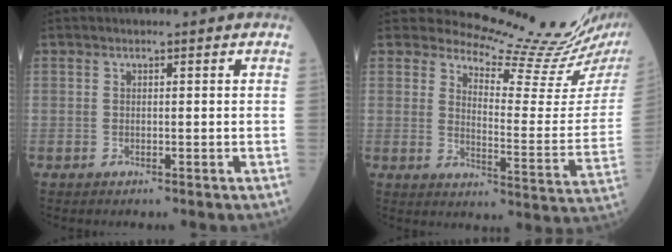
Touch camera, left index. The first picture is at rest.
{"total": 15.8, "force": [15.3, -1.0, 3.9], "torque": [-0.065, -0.109, 0.192]}